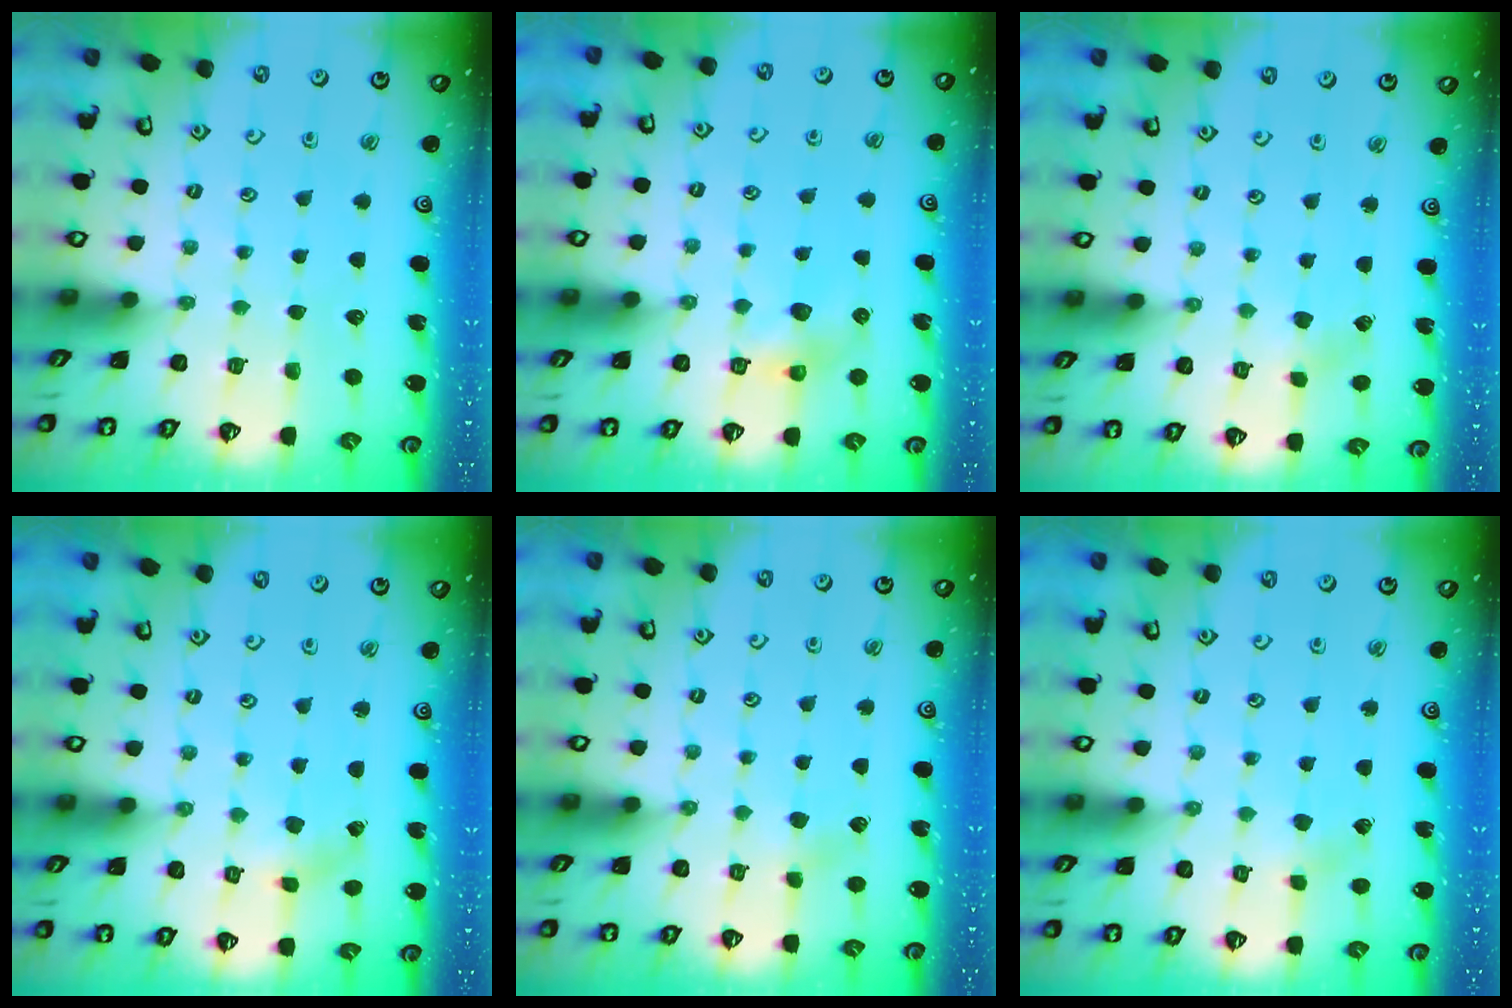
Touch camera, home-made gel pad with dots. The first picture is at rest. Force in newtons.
{"total": 6.2, "press": 6.2, "slide": 0.2}
{"total": 2.4, "press": 2.4, "slide": 0.3}
{"total": 0.0}
{"total": 2.3, "press": 2.3, "slide": 0.2}
{"total": 2.4, "press": 2.4, "slide": 0.3}